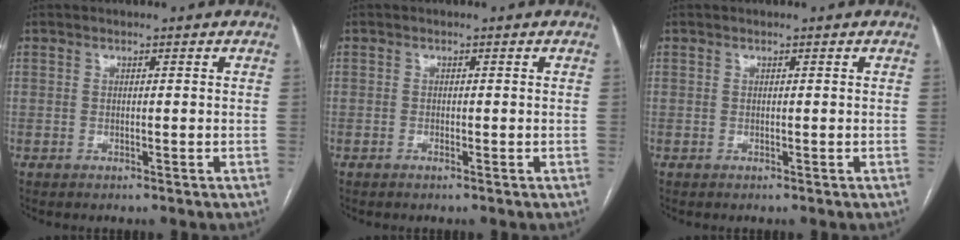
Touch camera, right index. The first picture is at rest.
{"total": 0.5, "force": [-0.4, 0.1, 0.3], "torque": [-0.006, 0.000, -0.006]}
{"total": 0.0}